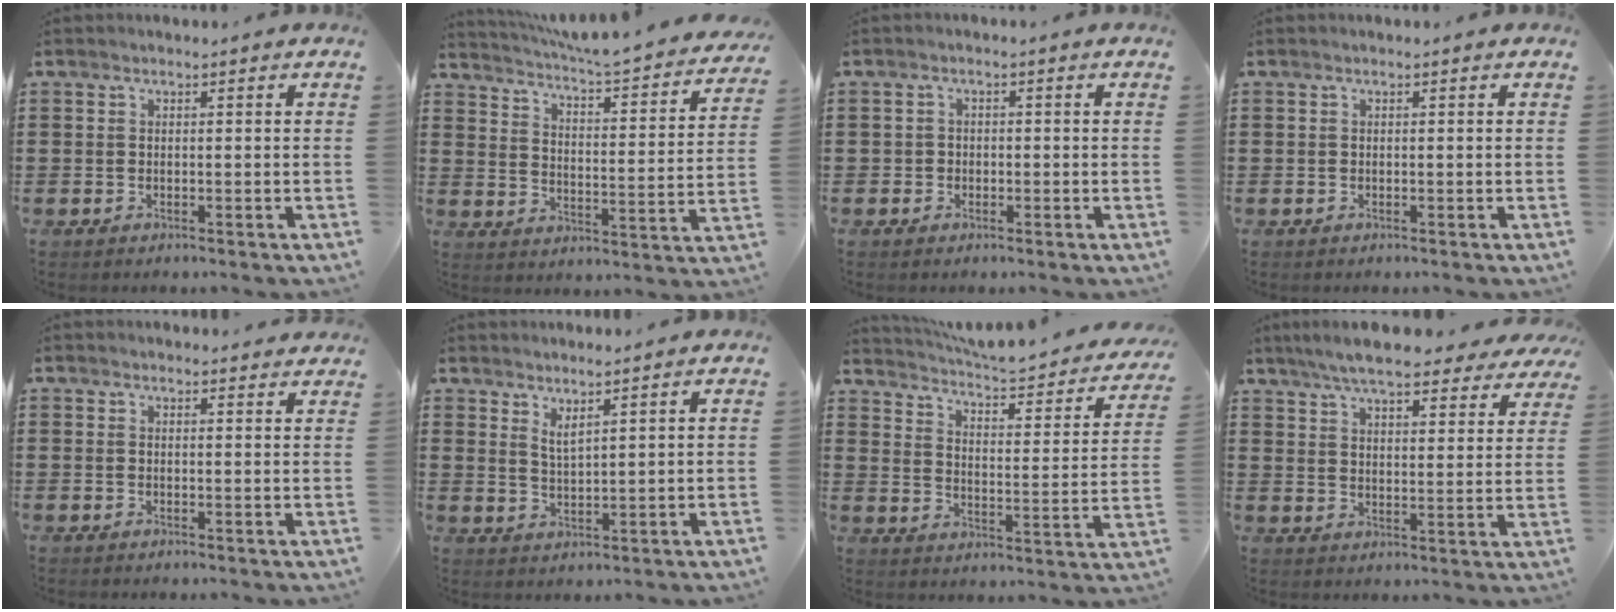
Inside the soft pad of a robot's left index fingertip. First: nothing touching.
{"total": 4.4, "force": [4.1, -0.5, 1.4], "torque": [-0.050, -0.039, 0.061]}
{"total": 1.2, "force": [-0.5, 1.1, 0.1], "torque": [-0.006, 0.004, -0.013]}
{"total": 0.0}
{"total": 1.5, "force": [1.5, 0.2, 0.2], "torque": [-0.006, 0.002, 0.029]}
{"total": 2.4, "force": [2.1, 0.0, 1.1], "torque": [-0.026, 0.001, 0.039]}
{"total": 3.9, "force": [3.8, -0.1, 1.1], "torque": [-0.045, -0.036, 0.055]}
{"total": 7.5, "force": [6.9, 0.7, 2.9], "torque": [-0.081, -0.022, 0.125]}